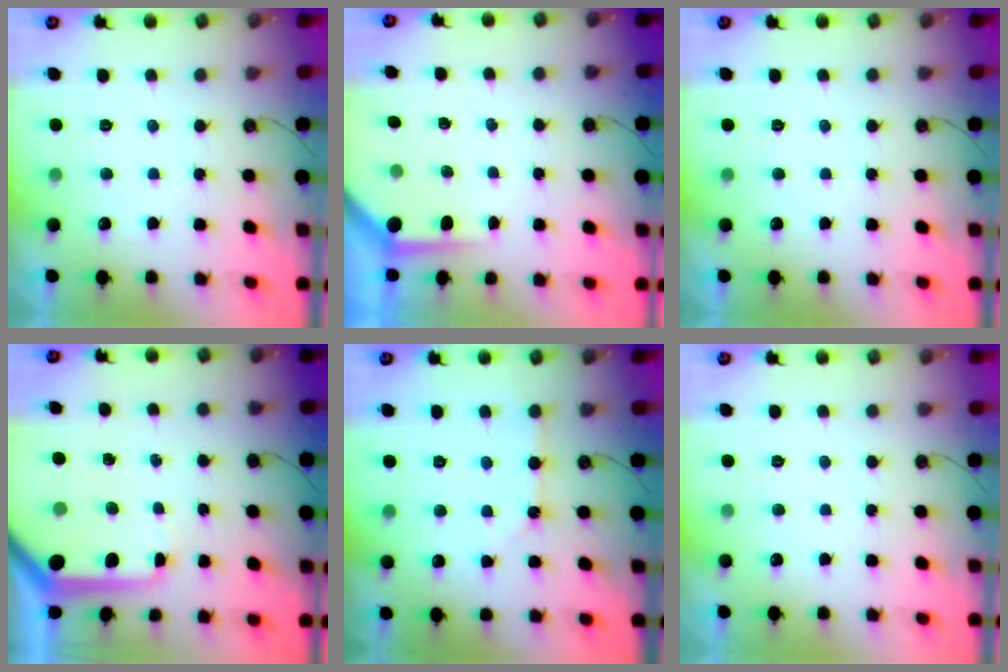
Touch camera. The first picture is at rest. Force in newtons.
{"total": 3.7, "press": 3.7, "slide": 0.4}
{"total": 0.0}
{"total": 10.1, "press": 10.1, "slide": 1.1}
{"total": 2.7, "press": 2.6, "slide": 0.5}
{"total": 0.0}